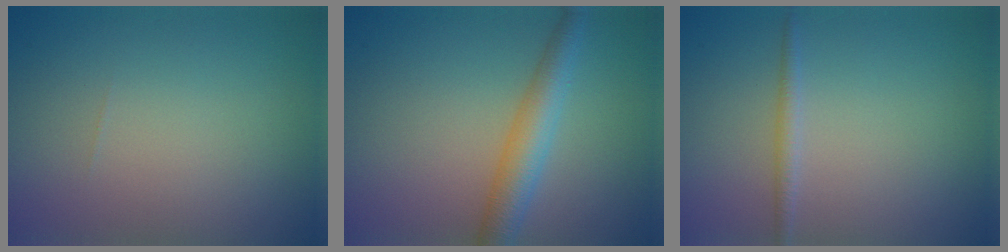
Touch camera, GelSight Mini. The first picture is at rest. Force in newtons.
{"total": 3.9, "press": 3.9, "slide": 0.1}
{"total": 1.1, "press": 1.1, "slide": 0.1}